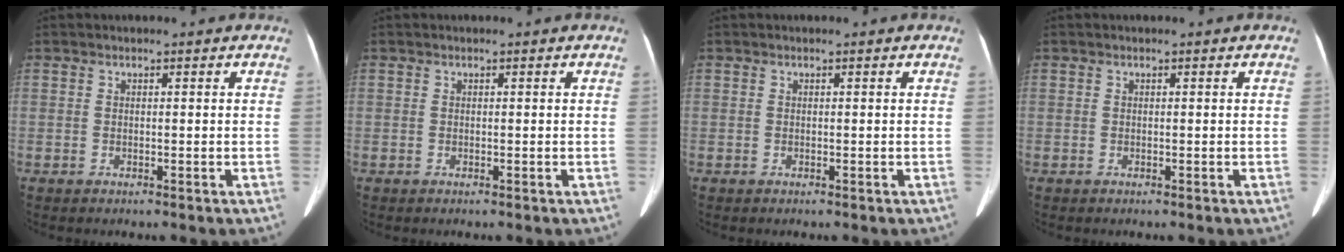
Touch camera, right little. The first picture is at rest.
{"total": 0.0}
{"total": 0.0}
{"total": 0.0}